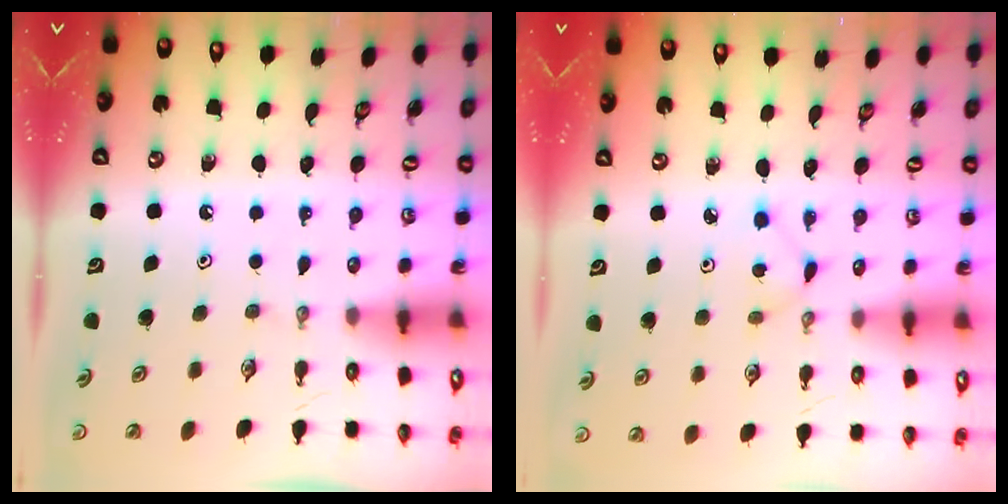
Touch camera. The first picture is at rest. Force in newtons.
{"total": 1.6, "press": 1.6, "slide": 0.2}